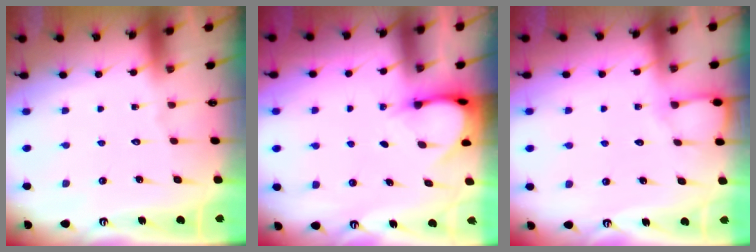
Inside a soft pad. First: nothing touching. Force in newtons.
{"total": 3.9, "press": 3.9, "slide": 0.3}
{"total": 3.5, "press": 3.5, "slide": 0.5}